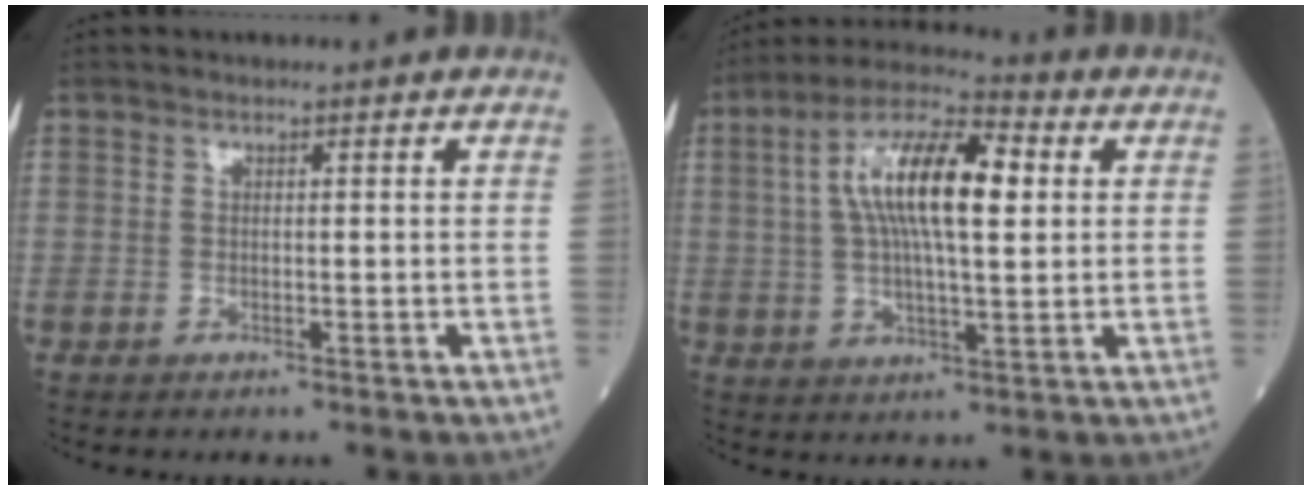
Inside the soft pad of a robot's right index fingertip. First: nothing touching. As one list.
[{"total": 13.6, "force": [2.8, 3.8, 12.8], "torque": [-0.244, 0.028, 0.043]}]